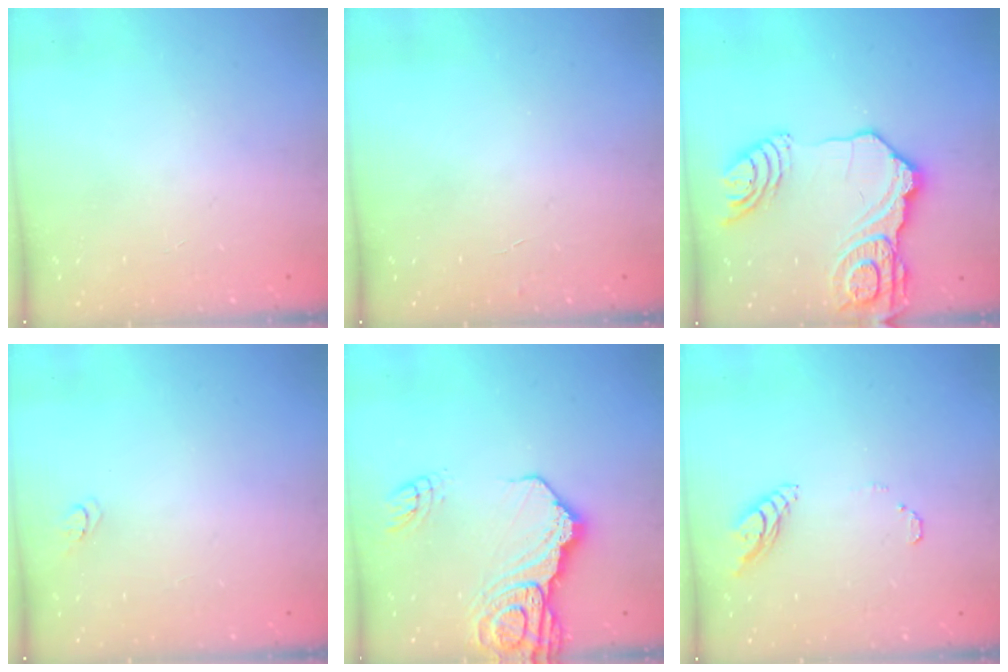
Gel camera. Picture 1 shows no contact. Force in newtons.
{"total": 2.5, "press": 2.5, "slide": 0.2}
{"total": 20.5, "press": 20.4, "slide": 2.5}
{"total": 3.1, "press": 3.1, "slide": 0.4}
{"total": 18.1, "press": 17.9, "slide": 2.1}
{"total": 8.1, "press": 8.1, "slide": 0.7}